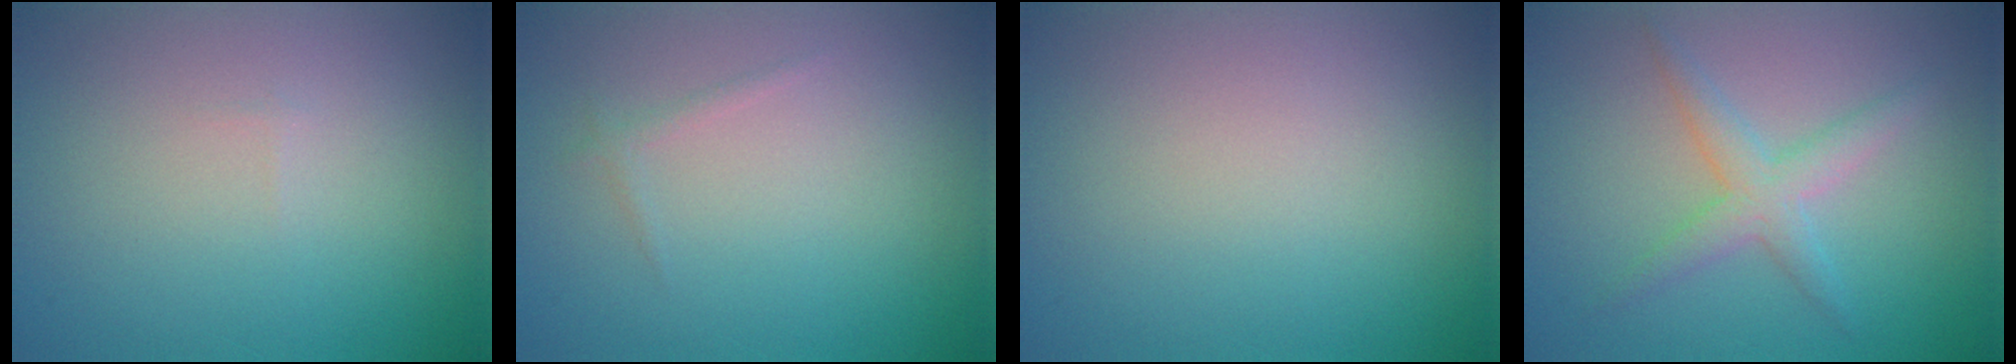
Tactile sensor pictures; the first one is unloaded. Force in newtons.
{"total": 0.7, "press": 0.7, "slide": 0.0}
{"total": 0.0}
{"total": 2.8, "press": 2.8, "slide": 0.1}